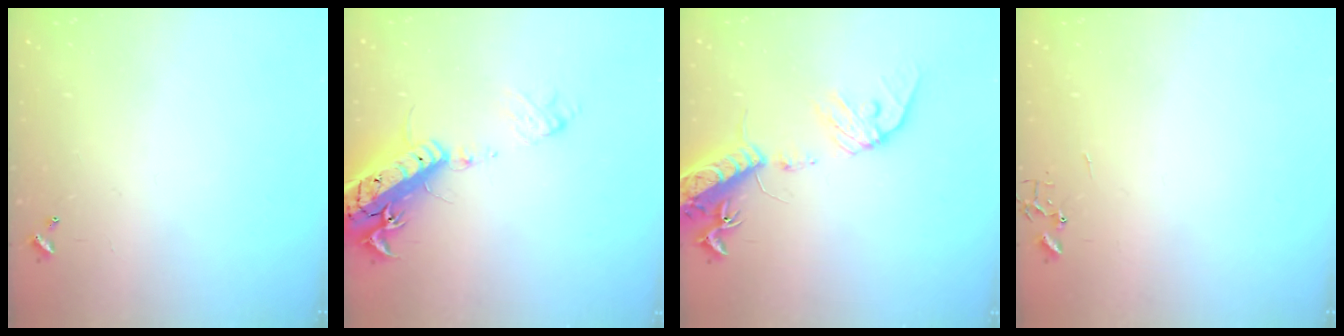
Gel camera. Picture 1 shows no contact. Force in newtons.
{"total": 19.9, "press": 19.4, "slide": 4.6}
{"total": 18.0, "press": 17.6, "slide": 3.8}
{"total": 0.0}